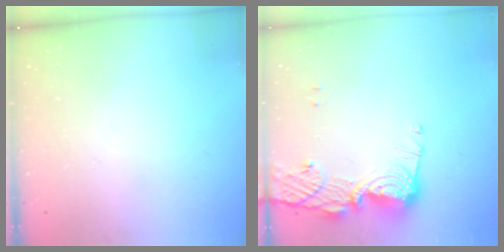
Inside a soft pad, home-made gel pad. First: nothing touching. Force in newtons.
{"total": 12.7, "press": 12.6, "slide": 1.2}